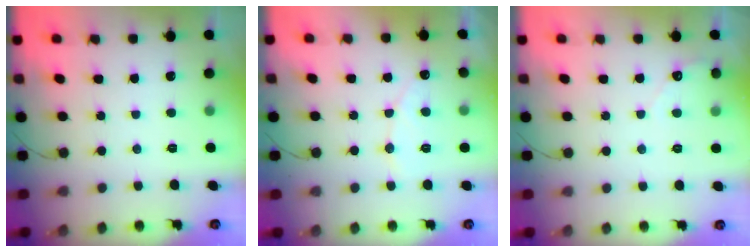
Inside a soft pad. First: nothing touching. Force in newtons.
{"total": 6.7, "press": 6.7, "slide": 0.5}
{"total": 2.6, "press": 2.6, "slide": 0.2}